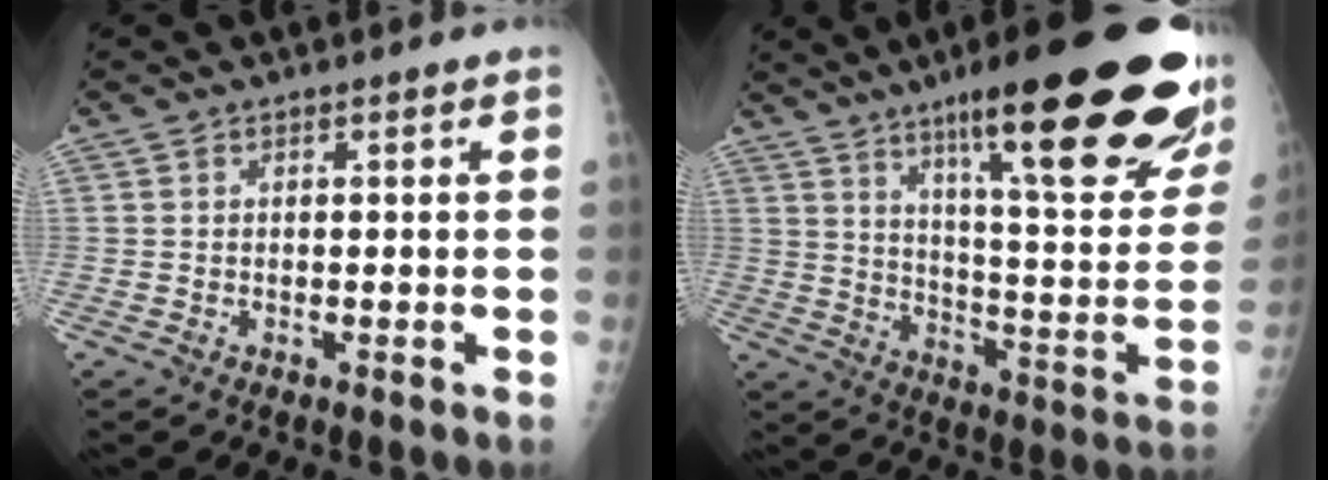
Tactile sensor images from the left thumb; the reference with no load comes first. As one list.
[{"total": 32.1, "force": [19.0, 6.1, 25.2], "torque": [-0.277, -0.057, 0.282]}]